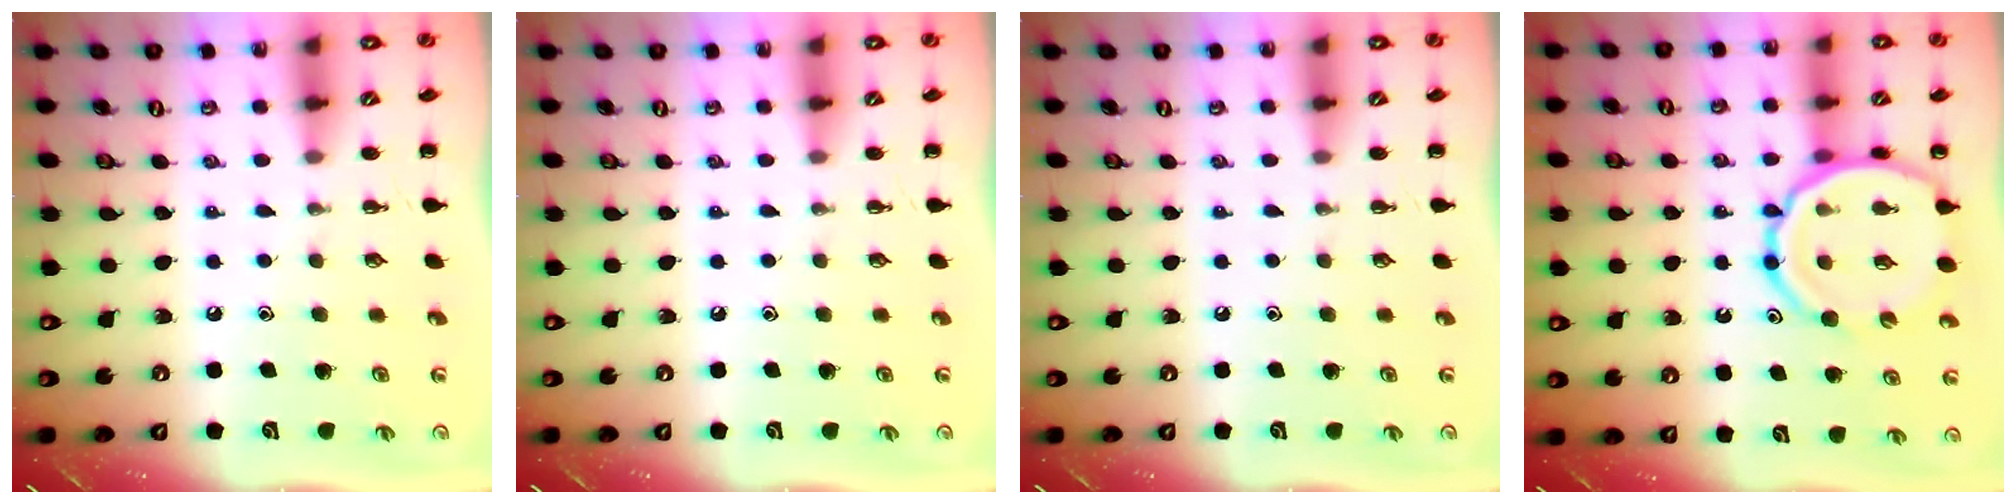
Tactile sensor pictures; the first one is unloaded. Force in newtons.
{"total": 0.0}
{"total": 0.0}
{"total": 15.0, "press": 14.8, "slide": 2.5}